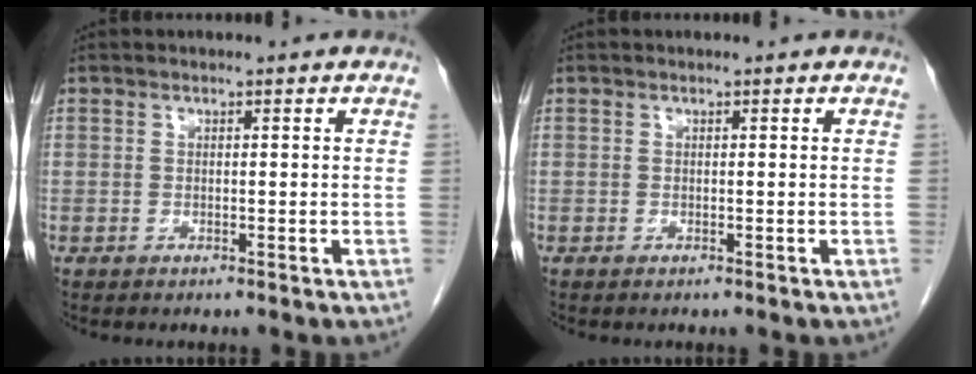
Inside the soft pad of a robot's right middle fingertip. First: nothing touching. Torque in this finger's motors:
{"motor_torque": [-0.05, 0.02, -0.01, 0.00]}